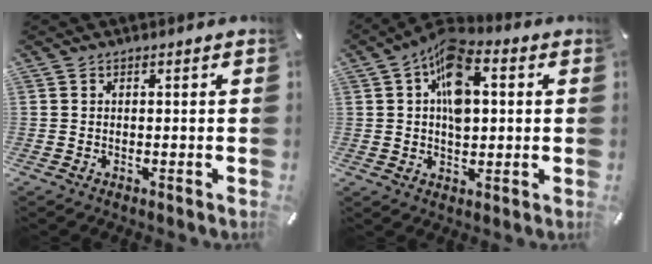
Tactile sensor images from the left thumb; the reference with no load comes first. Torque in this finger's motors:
{"motor_torque": [1.64, 1.65, 1.93, -0.78, 0.47]}